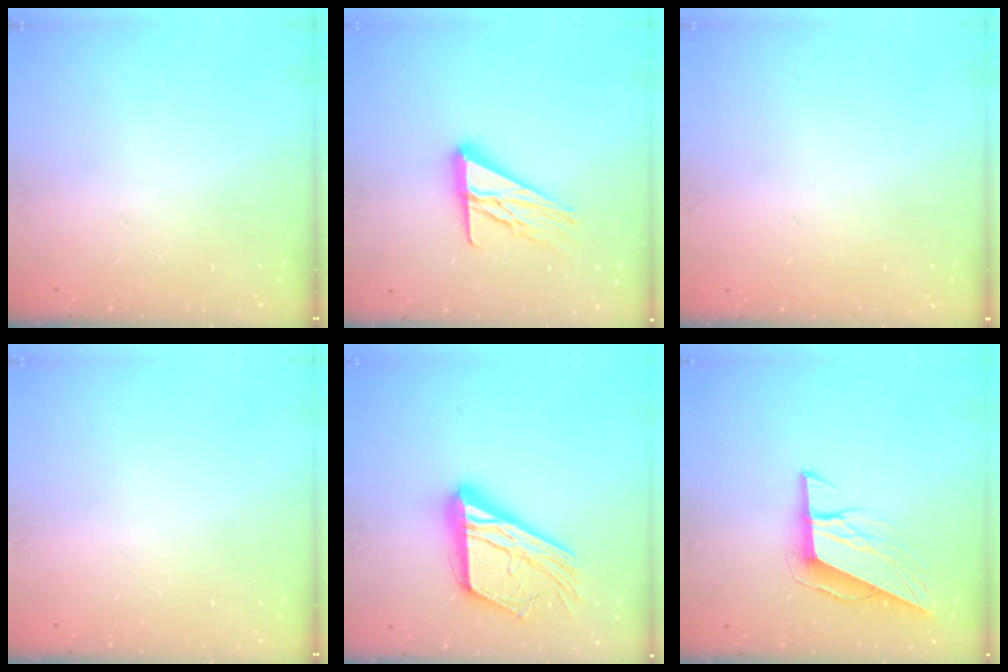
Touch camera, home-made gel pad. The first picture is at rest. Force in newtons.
{"total": 13.8, "press": 13.8, "slide": 1.1}
{"total": 1.5, "press": 1.5, "slide": 0.1}
{"total": 0.0}
{"total": 21.6, "press": 21.5, "slide": 1.9}
{"total": 9.3, "press": 9.3, "slide": 0.6}